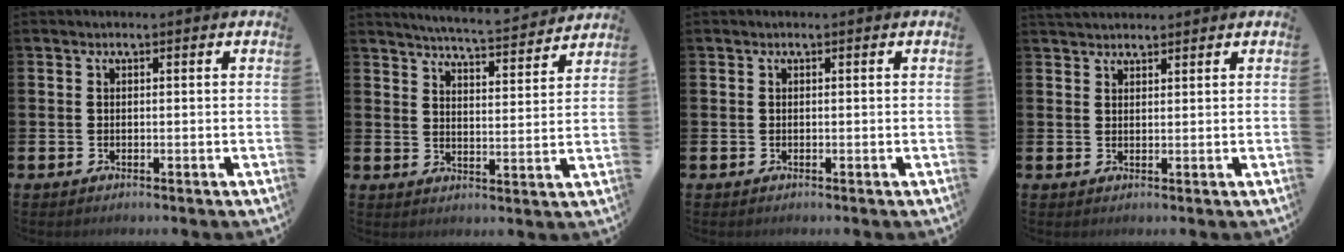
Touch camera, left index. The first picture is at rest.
{"total": 5.7, "force": [5.6, -0.3, 0.9], "torque": [-0.036, -0.041, 0.096]}
{"total": 0.0}
{"total": 2.2, "force": [2.1, 0.5, 0.1], "torque": [0.000, -0.005, 0.037]}